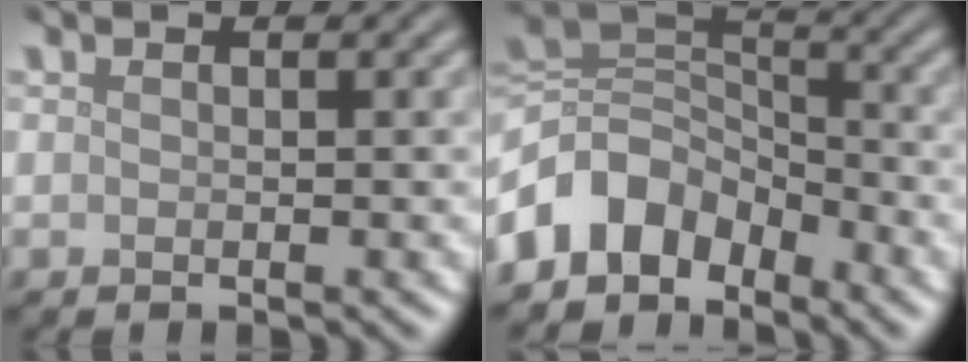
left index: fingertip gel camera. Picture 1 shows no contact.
{"total": 6.5, "force": [-4.2, 4.3, 2.5], "torque": [-0.032, 0.007, -0.091]}